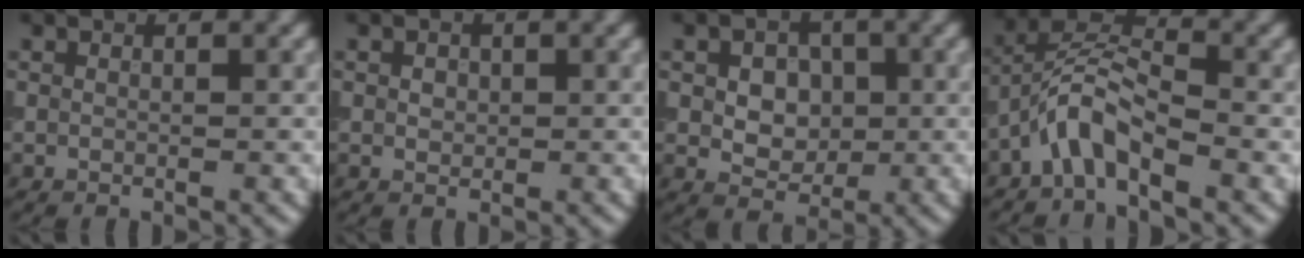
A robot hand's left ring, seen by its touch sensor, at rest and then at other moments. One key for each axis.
{"total": 1.1, "fx": 0.2, "fy": 0.9, "fz": 0.6, "tx": -0.010, "ty": 0.000, "tz": 0.002}
{"total": 4.4, "fx": 0.4, "fy": 3.3, "fz": 2.9, "tx": -0.040, "ty": 0.004, "tz": -0.001}
{"total": 4.9, "fx": -2.9, "fy": 1.6, "fz": 3.5, "tx": -0.070, "ty": 0.017, "tz": -0.065}